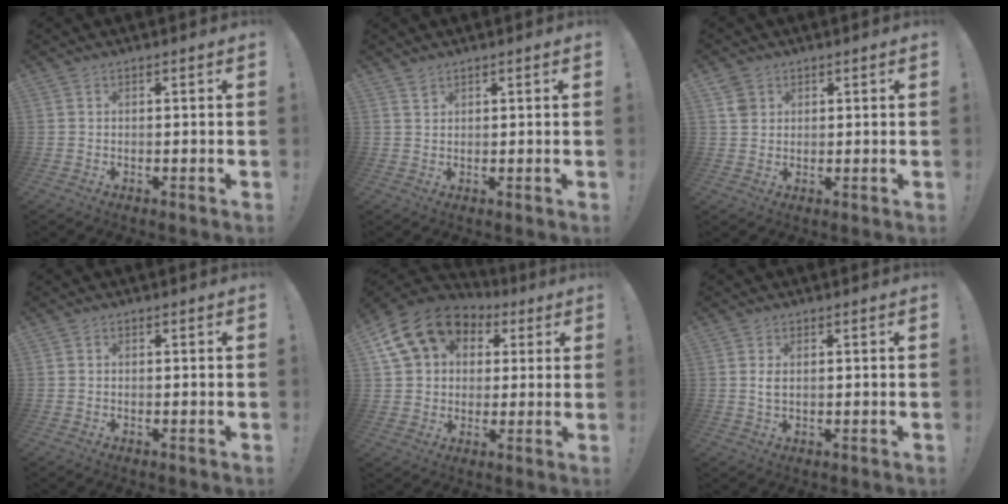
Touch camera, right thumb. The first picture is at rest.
{"total": 1.6, "force": [1.3, 0.8, 0.5], "torque": [0.005, -0.009, 0.022]}
{"total": 3.6, "force": [1.9, 2.9, 1.0], "torque": [-0.014, -0.003, 0.037]}
{"total": 0.0}
{"total": 16.5, "force": [7.2, 12.4, 8.1], "torque": [-0.125, -0.028, 0.141]}
{"total": 2.3, "force": [0.4, 1.1, 2.0], "torque": [-0.036, 0.000, 0.006]}